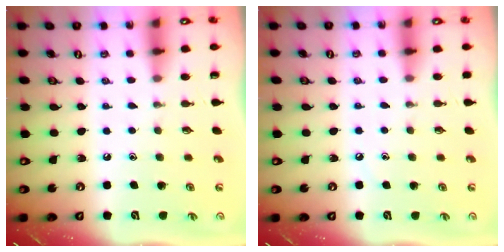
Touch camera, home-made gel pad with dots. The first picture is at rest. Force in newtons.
{"total": 2.3, "press": 2.2, "slide": 0.4}